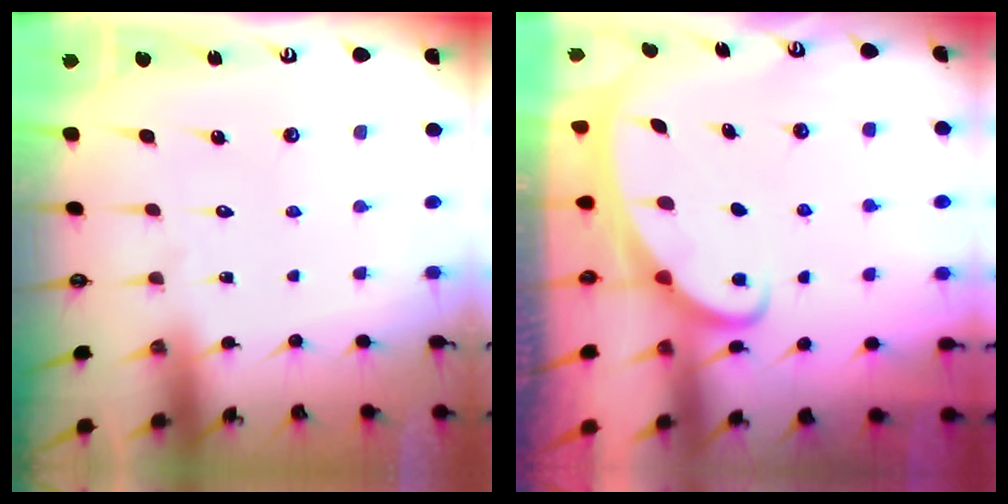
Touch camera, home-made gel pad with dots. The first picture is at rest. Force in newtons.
{"total": 2.0, "press": 2.0, "slide": 0.3}